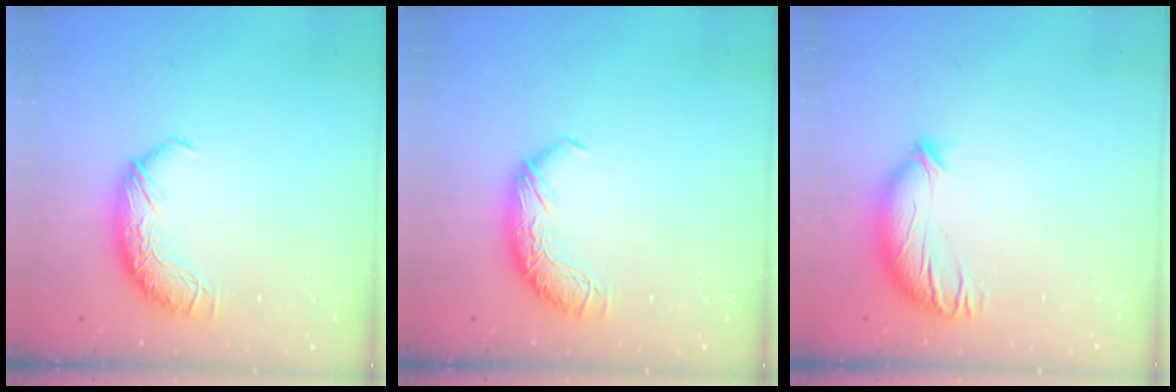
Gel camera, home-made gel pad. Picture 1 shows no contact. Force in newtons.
{"total": 0.0}
{"total": 3.8, "press": 3.0, "slide": 2.3}